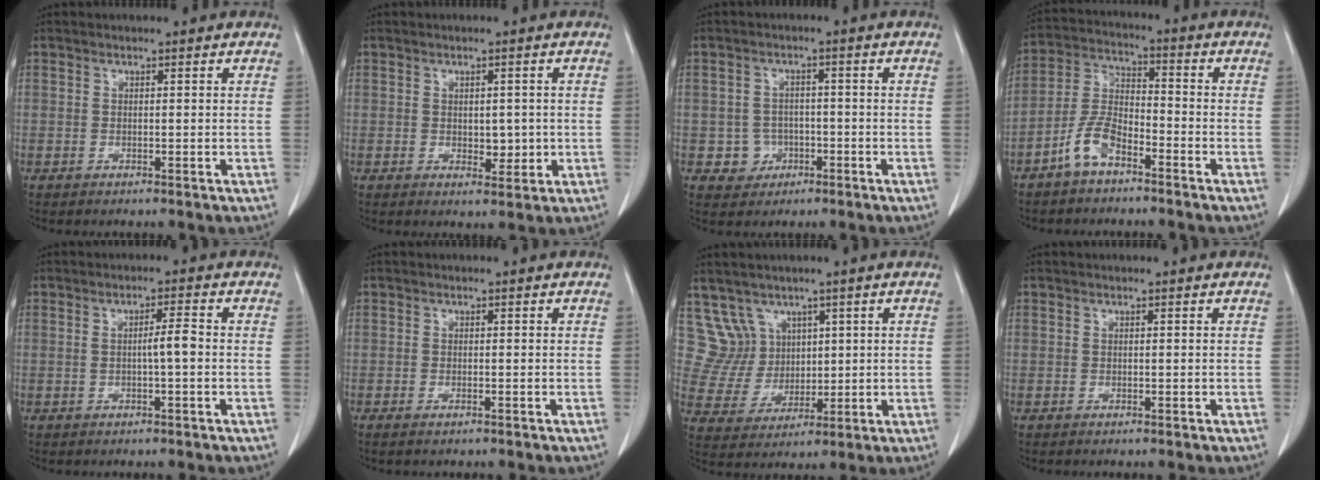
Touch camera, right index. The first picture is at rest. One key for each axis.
{"total": 3.1, "fx": -0.1, "fy": 1.9, "fz": 2.4, "tx": -0.027, "ty": -0.003, "tz": 0.006}
{"total": 3.9, "fx": -1.3, "fy": 3.7, "fz": 0.3, "tx": 0.006, "ty": 0.013, "tz": -0.014}
{"total": 7.3, "fx": -4.8, "fy": 2.9, "fz": 4.6, "tx": -0.111, "ty": 0.010, "tz": -0.099}
{"total": 2.8, "fx": -0.2, "fy": 0.1, "fz": 2.8, "tx": -0.044, "ty": 0.003, "tz": -0.005}
{"total": 0.9, "fx": -0.6, "fy": 0.2, "fz": 0.6, "tx": -0.013, "ty": -0.001, "tz": -0.006}
{"total": 6.8, "fx": 4.0, "fy": 5.5, "fz": -0.2, "tx": -0.003, "ty": 0.023, "tz": 0.092}
{"total": 0.0}